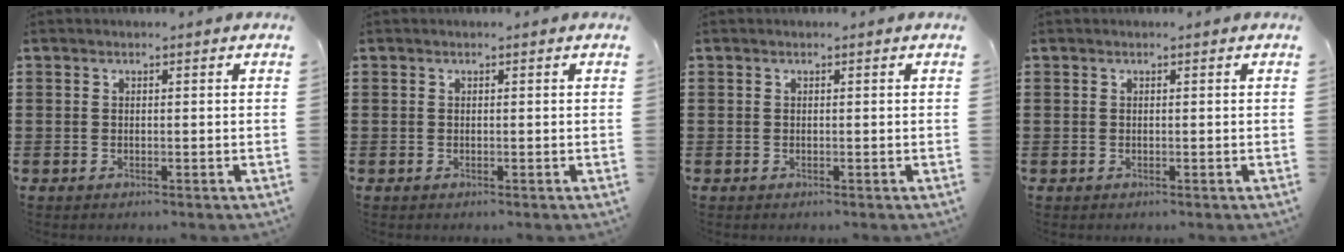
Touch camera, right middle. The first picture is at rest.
{"total": 0.0}
{"total": 0.0}
{"total": 0.0}